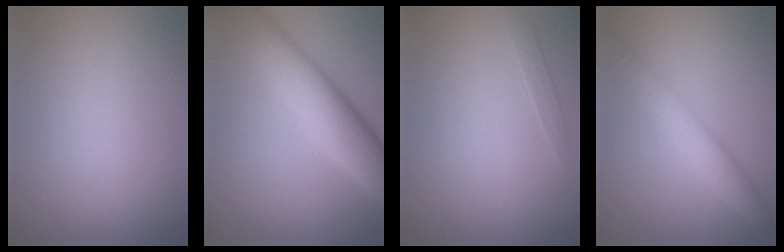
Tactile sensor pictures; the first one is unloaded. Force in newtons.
{"total": 8.8, "press": 8.8, "slide": 0.0}
{"total": 0.9, "press": 0.9, "slide": 0.1}
{"total": 4.4, "press": 4.4, "slide": 0.1}